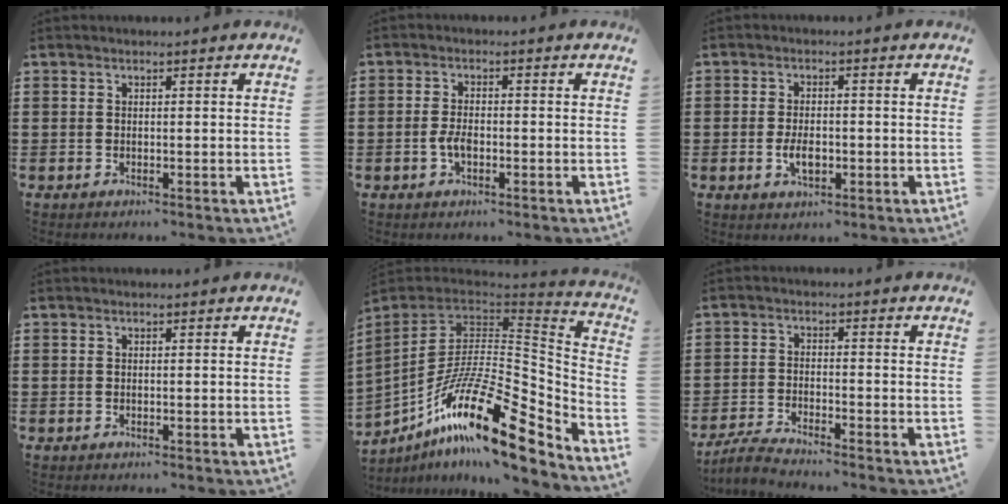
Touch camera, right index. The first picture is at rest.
{"total": 2.4, "force": [-0.8, 0.9, 2.0], "torque": [-0.055, -0.009, -0.018]}
{"total": 3.7, "force": [-0.9, 1.7, 3.1], "torque": [-0.058, -0.001, -0.012]}
{"total": 0.0}
{"total": 23.1, "force": [-11.8, 7.6, 18.3], "torque": [-0.343, 0.025, -0.210]}
{"total": 3.5, "force": [-3.4, -0.1, 0.9], "torque": [-0.031, -0.005, -0.072]}